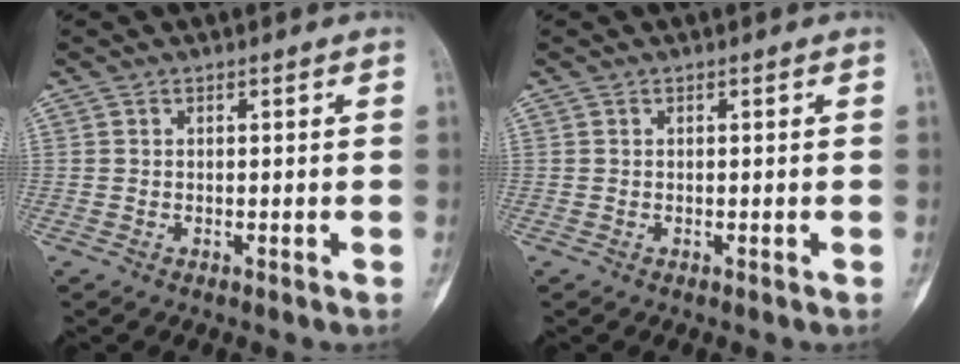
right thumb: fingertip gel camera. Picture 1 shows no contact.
{"total": 0.0}